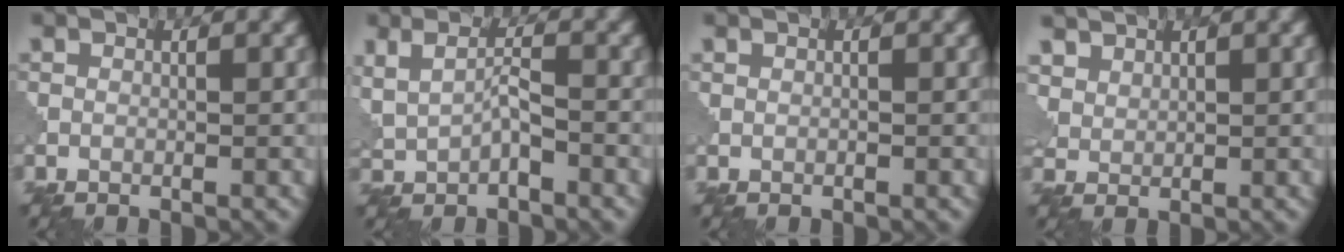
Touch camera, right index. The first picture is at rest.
{"total": 2.5, "force": [-0.1, 1.1, 2.3], "torque": [-0.052, -0.004, 0.001]}
{"total": 0.0}
{"total": 3.2, "force": [2.4, 2.0, 0.9], "torque": [-0.032, -0.008, 0.064]}